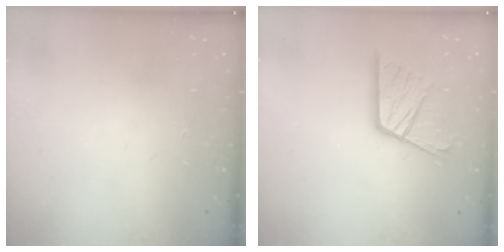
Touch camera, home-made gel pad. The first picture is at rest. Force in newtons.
{"total": 14.2, "press": 14.1, "slide": 1.3}